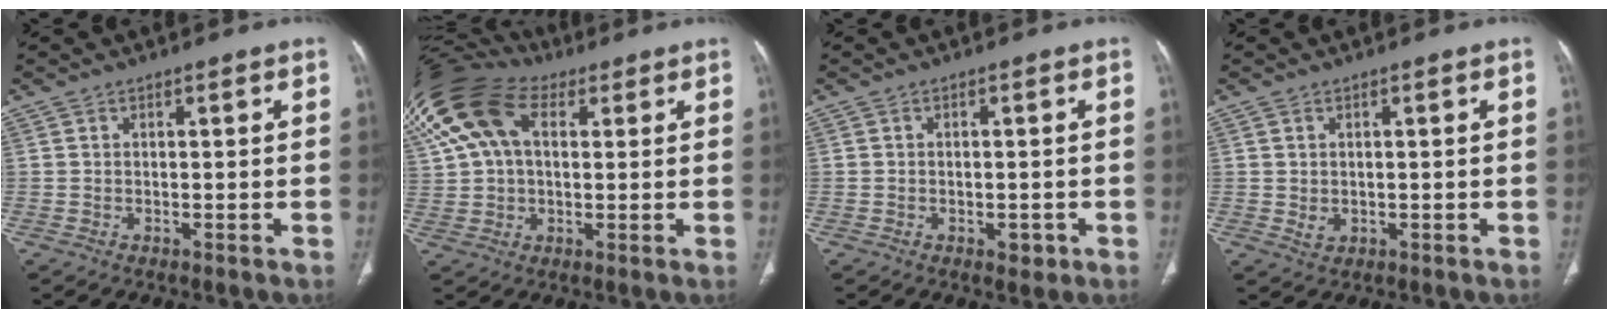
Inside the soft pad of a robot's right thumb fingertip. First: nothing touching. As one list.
[{"total": 19.8, "force": [8.5, 12.0, 13.2], "torque": [-0.311, 0.044, 0.156]}, {"total": 2.1, "force": [-0.9, 1.3, 1.4], "torque": [-0.010, 0.001, -0.007]}, {"total": 1.9, "force": [0.0, 1.5, 1.2], "torque": [-0.020, -0.003, 0.008]}]